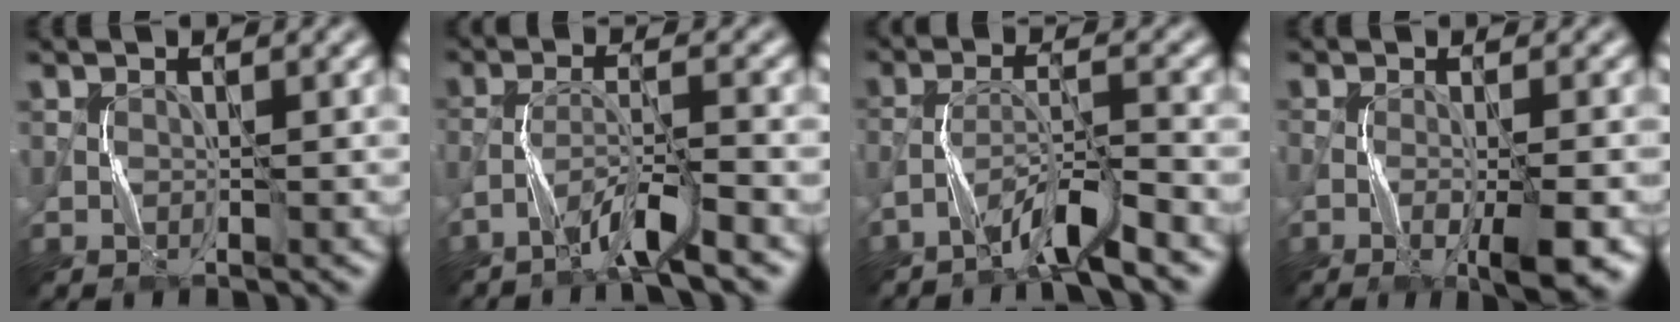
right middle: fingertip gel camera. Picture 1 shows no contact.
{"total": 4.4, "force": [-3.3, 0.2, 3.0], "torque": [-0.059, 0.007, -0.072]}
{"total": 4.9, "force": [-3.8, 0.5, 3.1], "torque": [-0.061, 0.005, -0.079]}
{"total": 6.1, "force": [-2.5, 1.6, 5.4], "torque": [-0.085, -0.010, -0.037]}